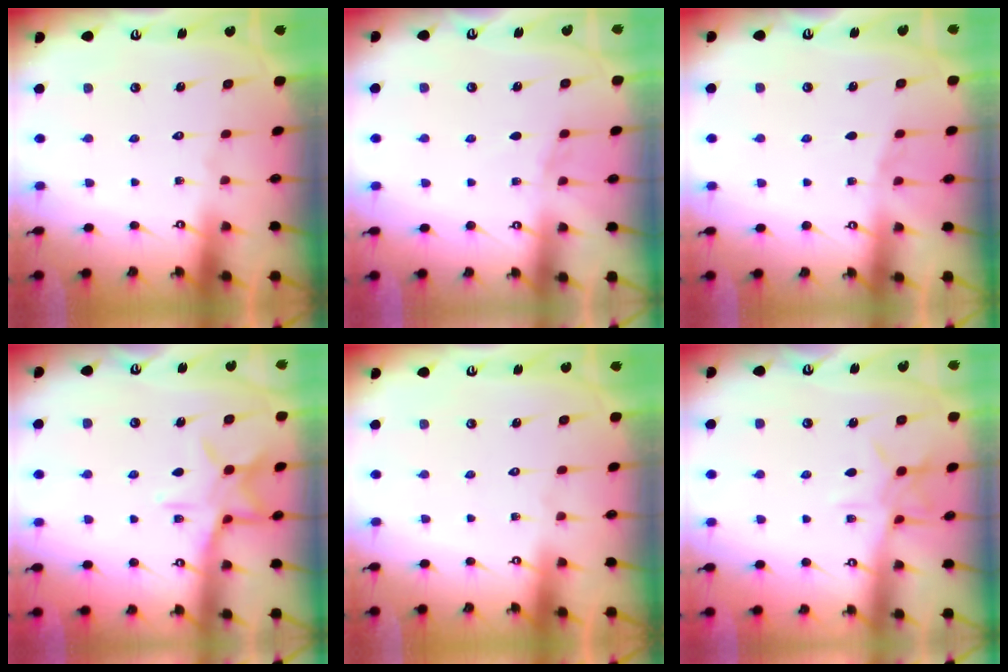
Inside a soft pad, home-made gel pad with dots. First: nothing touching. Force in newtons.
{"total": 3.9, "press": 3.9, "slide": 0.5}
{"total": 2.8, "press": 2.7, "slide": 0.3}
{"total": 11.8, "press": 11.8, "slide": 0.6}
{"total": 0.0}
{"total": 7.6, "press": 7.6, "slide": 0.2}